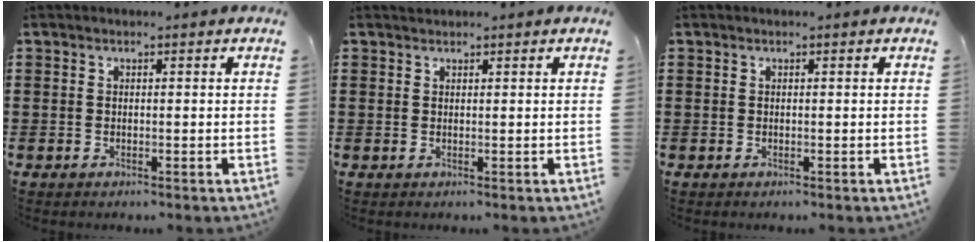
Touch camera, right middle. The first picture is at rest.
{"total": 0.0}
{"total": 0.0}